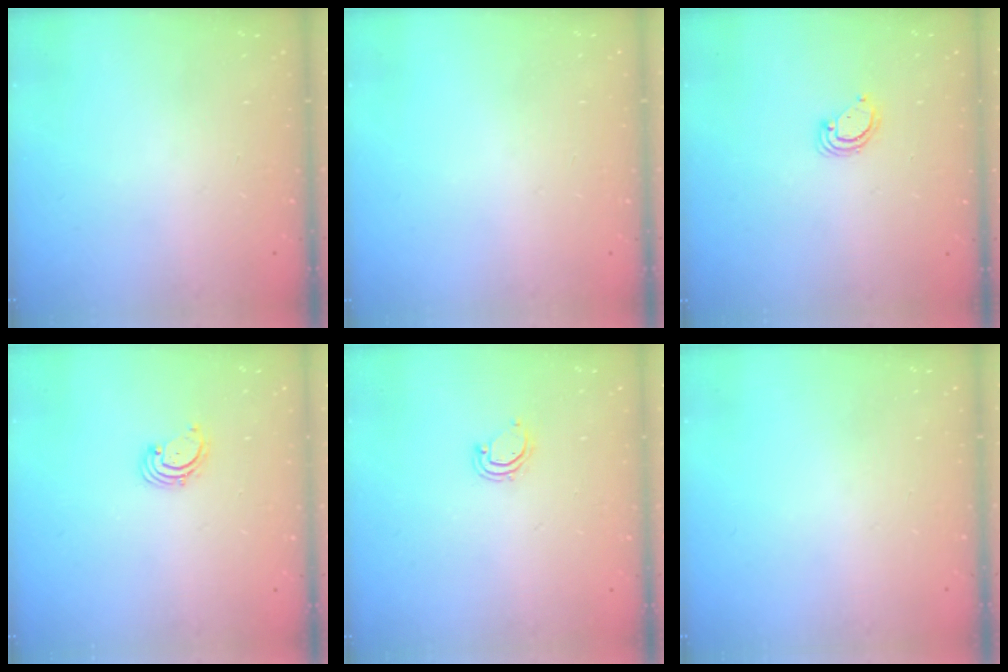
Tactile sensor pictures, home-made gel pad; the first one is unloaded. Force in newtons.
{"total": 0.0}
{"total": 3.8, "press": 3.8, "slide": 0.3}
{"total": 1.6, "press": 1.6, "slide": 0.2}
{"total": 4.3, "press": 4.3, "slide": 0.5}
{"total": 0.0}